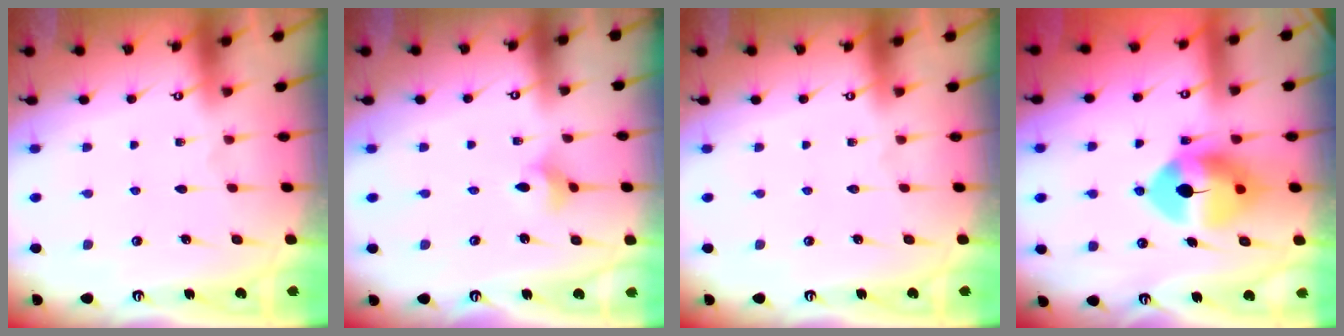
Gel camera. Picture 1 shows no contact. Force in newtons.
{"total": 3.1, "press": 3.1, "slide": 0.4}
{"total": 0.0}
{"total": 12.0, "press": 11.8, "slide": 2.0}